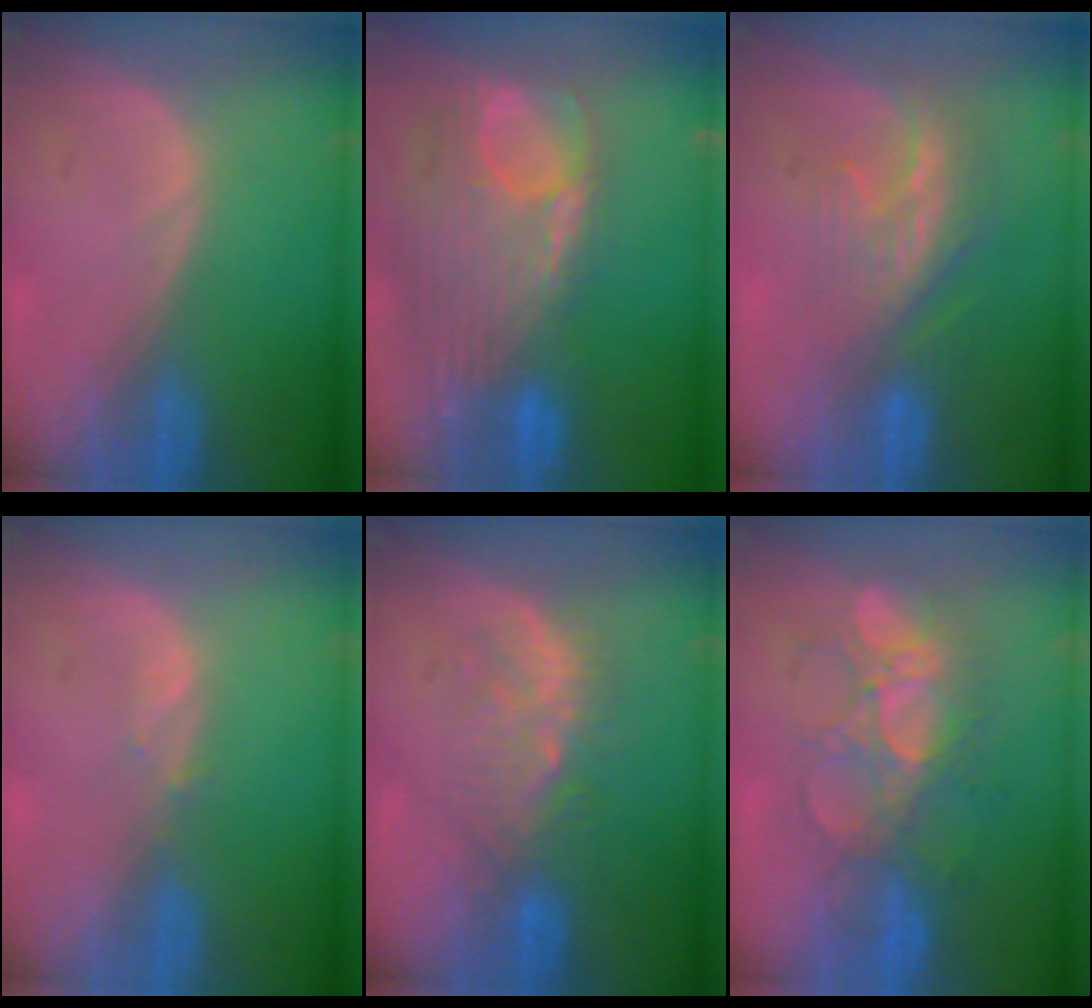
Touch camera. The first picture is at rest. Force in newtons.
{"total": 12.7, "press": 10.7, "slide": 6.9}
{"total": 8.3, "press": 7.1, "slide": 4.3}
{"total": 0.8, "press": 0.8, "slide": 0.3}
{"total": 6.3, "press": 6.1, "slide": 1.8}
{"total": 8.7, "press": 8.6, "slide": 1.6}